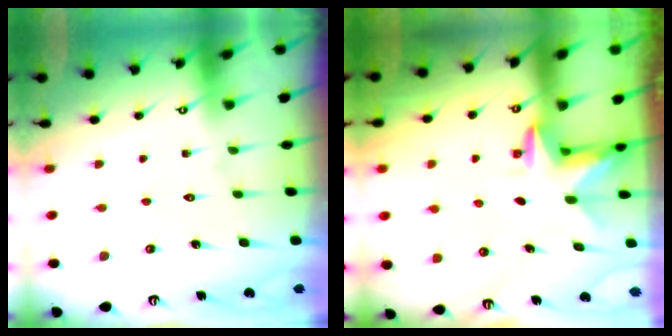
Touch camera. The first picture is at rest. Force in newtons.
{"total": 3.3, "press": 3.3, "slide": 0.1}